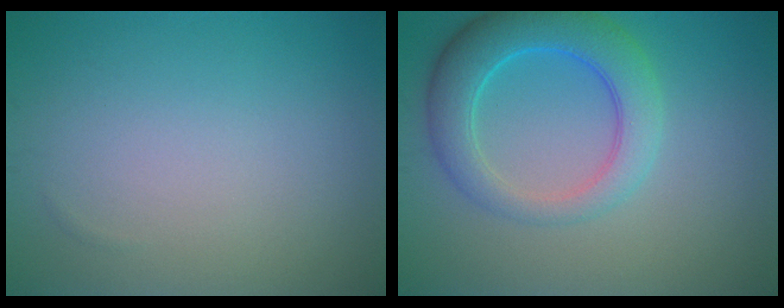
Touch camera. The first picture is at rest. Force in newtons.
{"total": 5.9, "press": 5.9, "slide": 0.3}